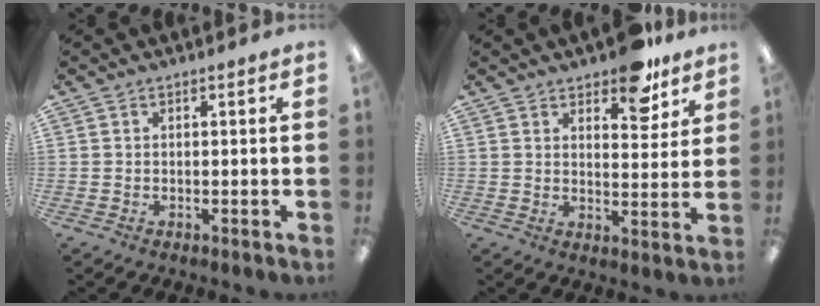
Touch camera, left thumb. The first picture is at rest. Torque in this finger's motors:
{"motor_torque": [0.91, 0.57, 0.68, -0.68, 0.01]}